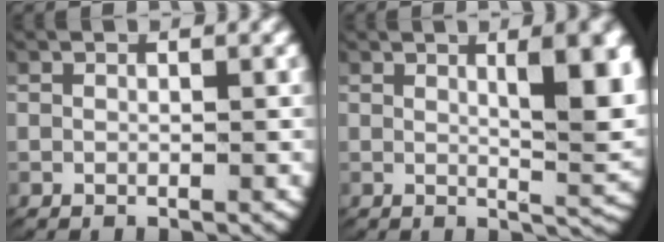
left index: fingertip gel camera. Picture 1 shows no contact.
{"total": 6.2, "force": [1.4, 1.7, 5.8], "torque": [-0.077, -0.010, 0.029]}